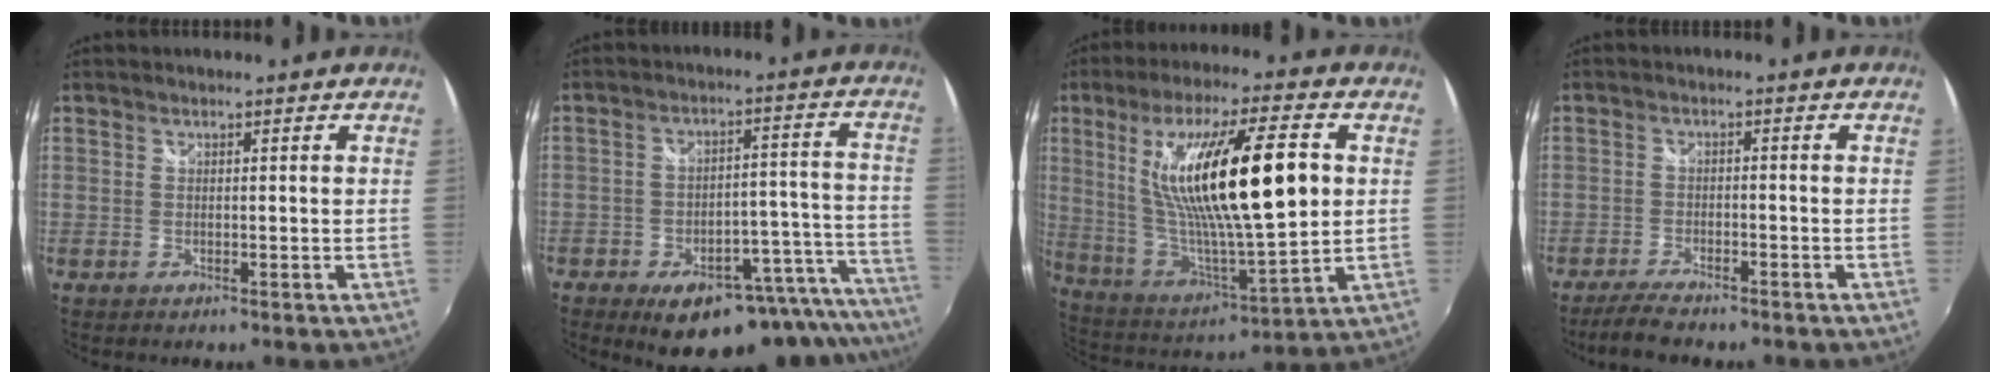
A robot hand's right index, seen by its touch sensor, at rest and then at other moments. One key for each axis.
{"total": 21.3, "fx": -17.1, "fy": 7.5, "fz": 10.4, "tx": -0.111, "ty": 0.020, "tz": -0.210}
{"total": 24.2, "fx": 5.1, "fy": 5.2, "fz": 23.0, "tx": -0.410, "ty": -0.002, "tz": 0.103}
{"total": 6.2, "fx": -5.3, "fy": 1.4, "fz": 3.0, "tx": -0.080, "ty": -0.012, "tz": -0.093}